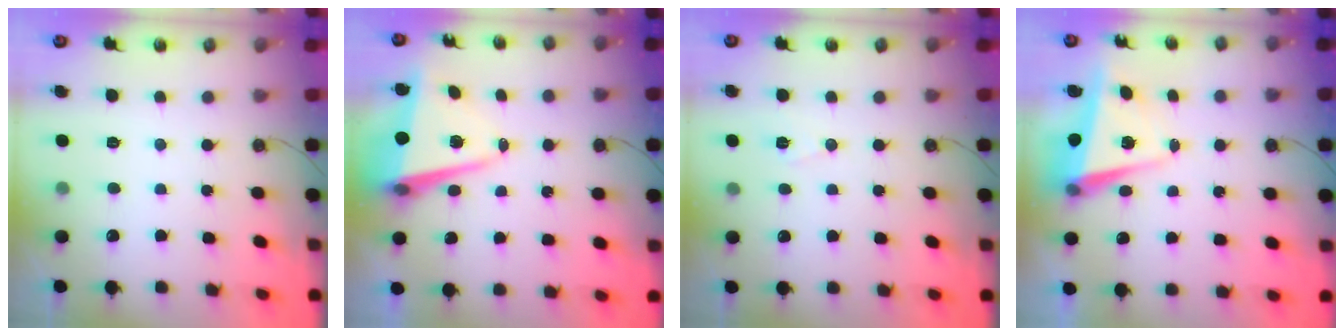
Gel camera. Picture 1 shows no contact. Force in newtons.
{"total": 8.3, "press": 8.2, "slide": 1.3}
{"total": 6.8, "press": 5.1, "slide": 4.5}
{"total": 5.4, "press": 5.3, "slide": 1.0}